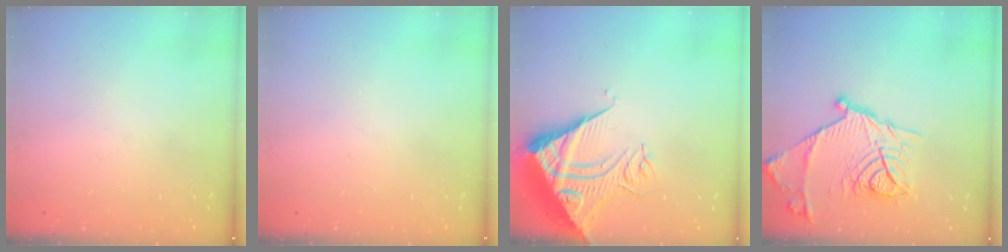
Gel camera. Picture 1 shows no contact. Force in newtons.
{"total": 0.0}
{"total": 12.0, "press": 11.9, "slide": 0.7}
{"total": 19.6, "press": 19.6, "slide": 0.6}